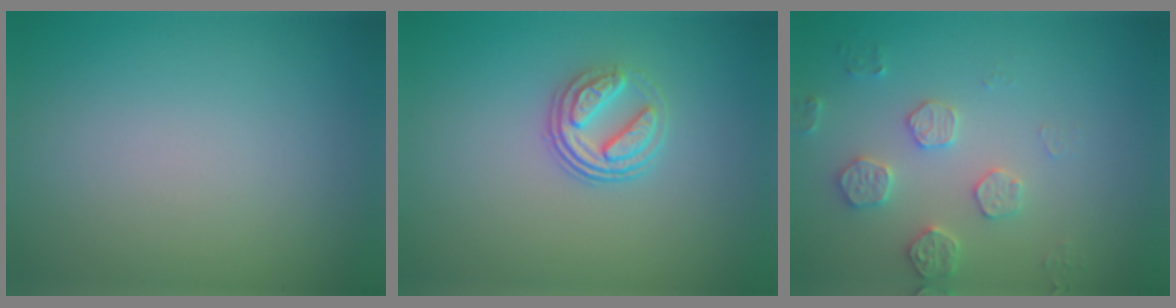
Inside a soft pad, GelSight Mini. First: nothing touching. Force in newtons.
{"total": 3.1, "press": 2.6, "slide": 1.7}
{"total": 2.7, "press": 2.7, "slide": 0.5}